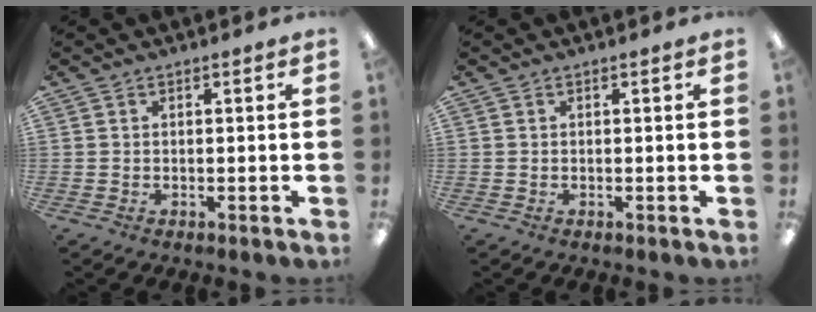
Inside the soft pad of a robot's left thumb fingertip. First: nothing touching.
{"total": 0.0}